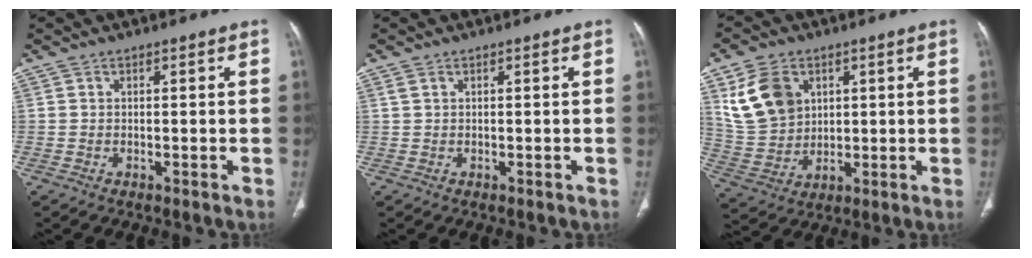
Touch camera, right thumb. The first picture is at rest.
{"total": 0.7, "force": [0.4, 0.5, 0.5], "torque": [-0.013, 0.008, 0.010]}
{"total": 12.0, "force": [4.4, 9.1, 6.5], "torque": [-0.109, -0.012, 0.100]}